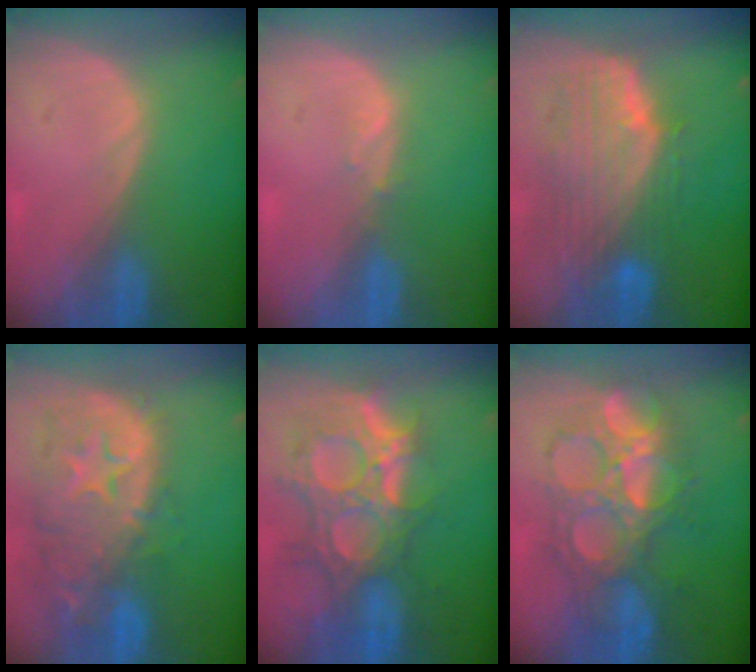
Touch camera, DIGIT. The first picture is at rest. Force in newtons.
{"total": 1.1, "press": 1.0, "slide": 0.4}
{"total": 9.9, "press": 8.8, "slide": 4.5}
{"total": 14.0, "press": 11.3, "slide": 8.3}
{"total": 12.8, "press": 11.0, "slide": 6.5}
{"total": 10.3, "press": 10.2, "slide": 0.6}